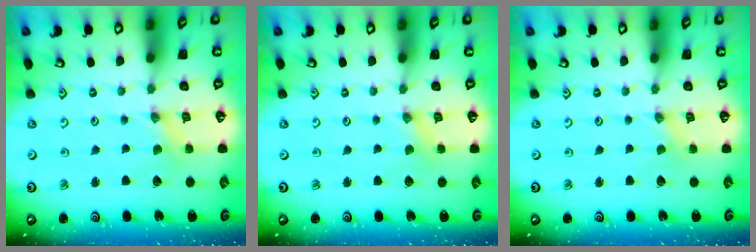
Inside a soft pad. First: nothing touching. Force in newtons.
{"total": 0.8, "press": 0.8, "slide": 0.2}
{"total": 0.0}